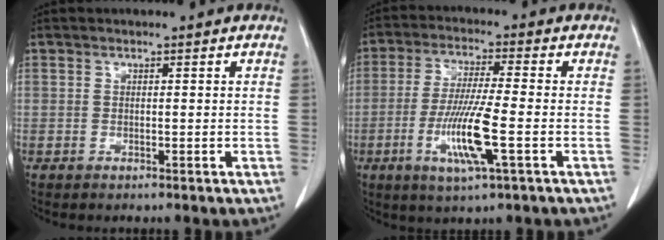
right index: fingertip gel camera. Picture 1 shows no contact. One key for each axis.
{"total": 10.0, "fx": -2.9, "fy": 0.2, "fz": 9.6, "tx": -0.185, "ty": -0.014, "tz": -0.057}